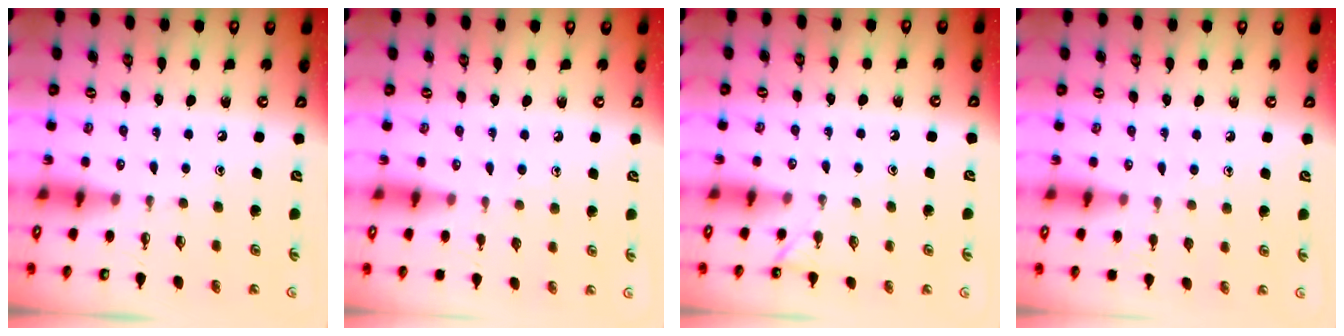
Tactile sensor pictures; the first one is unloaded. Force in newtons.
{"total": 5.2, "press": 5.2, "slide": 0.6}
{"total": 2.2, "press": 2.2, "slide": 0.3}
{"total": 3.8, "press": 3.8, "slide": 0.4}